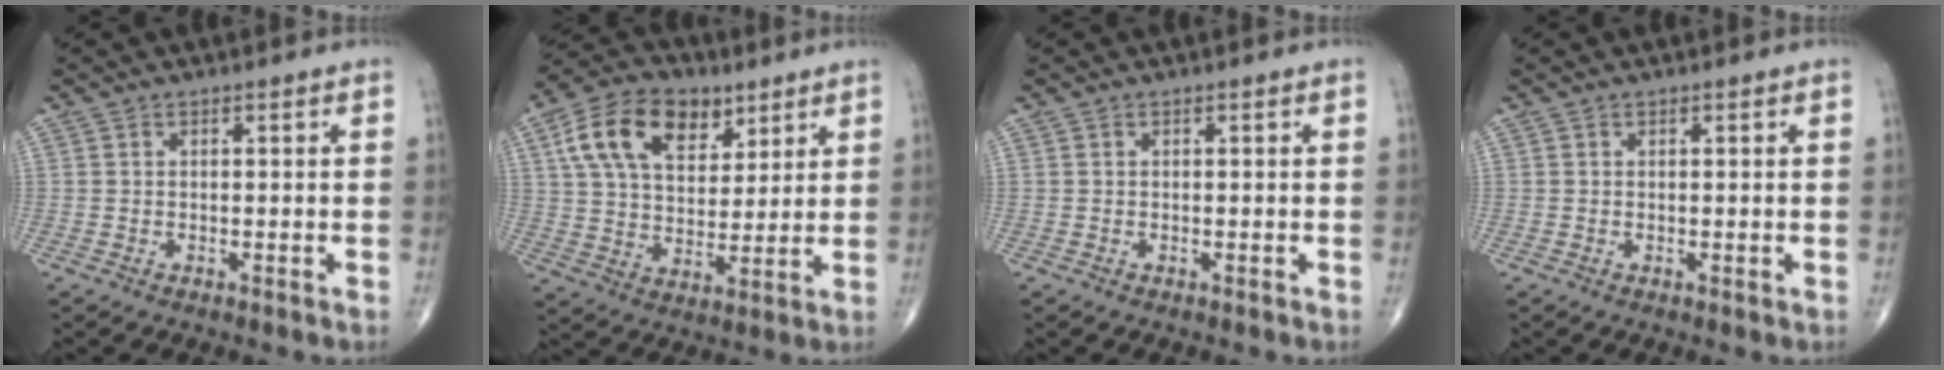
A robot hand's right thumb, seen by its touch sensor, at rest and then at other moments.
{"total": 16.2, "force": [7.3, 10.1, 10.4], "torque": [-0.160, -0.011, 0.131]}
{"total": 0.0}
{"total": 0.0}